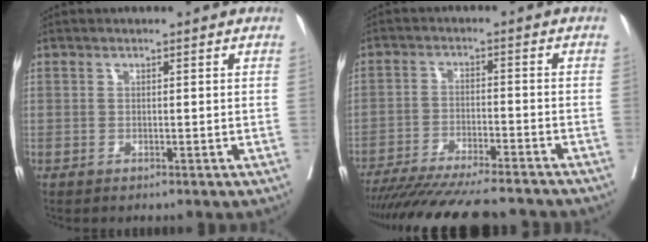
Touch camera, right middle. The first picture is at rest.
{"total": 18.7, "force": [-16.9, 1.6, 7.9], "torque": [-0.131, -0.036, -0.248]}